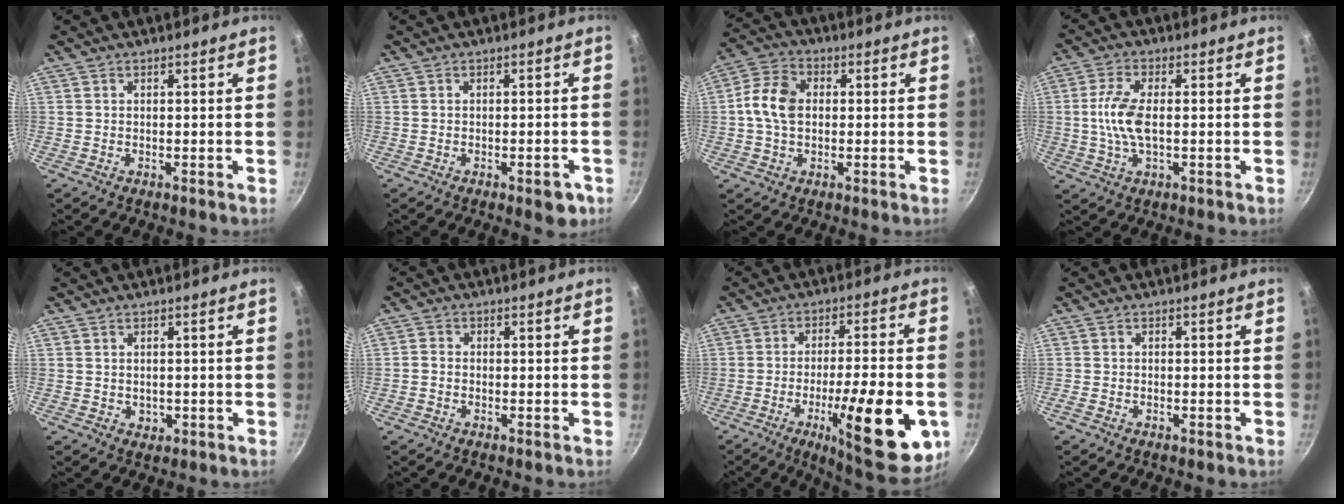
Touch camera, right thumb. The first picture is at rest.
{"total": 4.1, "force": [-2.0, 1.8, 3.1], "torque": [-0.026, 0.013, -0.018]}
{"total": 8.8, "force": [0.4, 6.3, 6.1], "torque": [-0.109, 0.019, -0.005]}
{"total": 9.0, "force": [0.1, 4.3, 7.8], "torque": [-0.164, 0.012, -0.004]}
{"total": 1.3, "force": [0.1, 1.2, 0.6], "torque": [-0.005, -0.002, 0.005]}
{"total": 1.7, "force": [-0.8, 1.3, 0.7], "torque": [-0.012, 0.010, -0.020]}
{"total": 20.8, "force": [-6.7, 5.5, 18.9], "torque": [-0.245, 0.015, -0.096]}
{"total": 0.6, "force": [-0.4, 0.2, 0.3], "torque": [-0.012, 0.004, -0.012]}